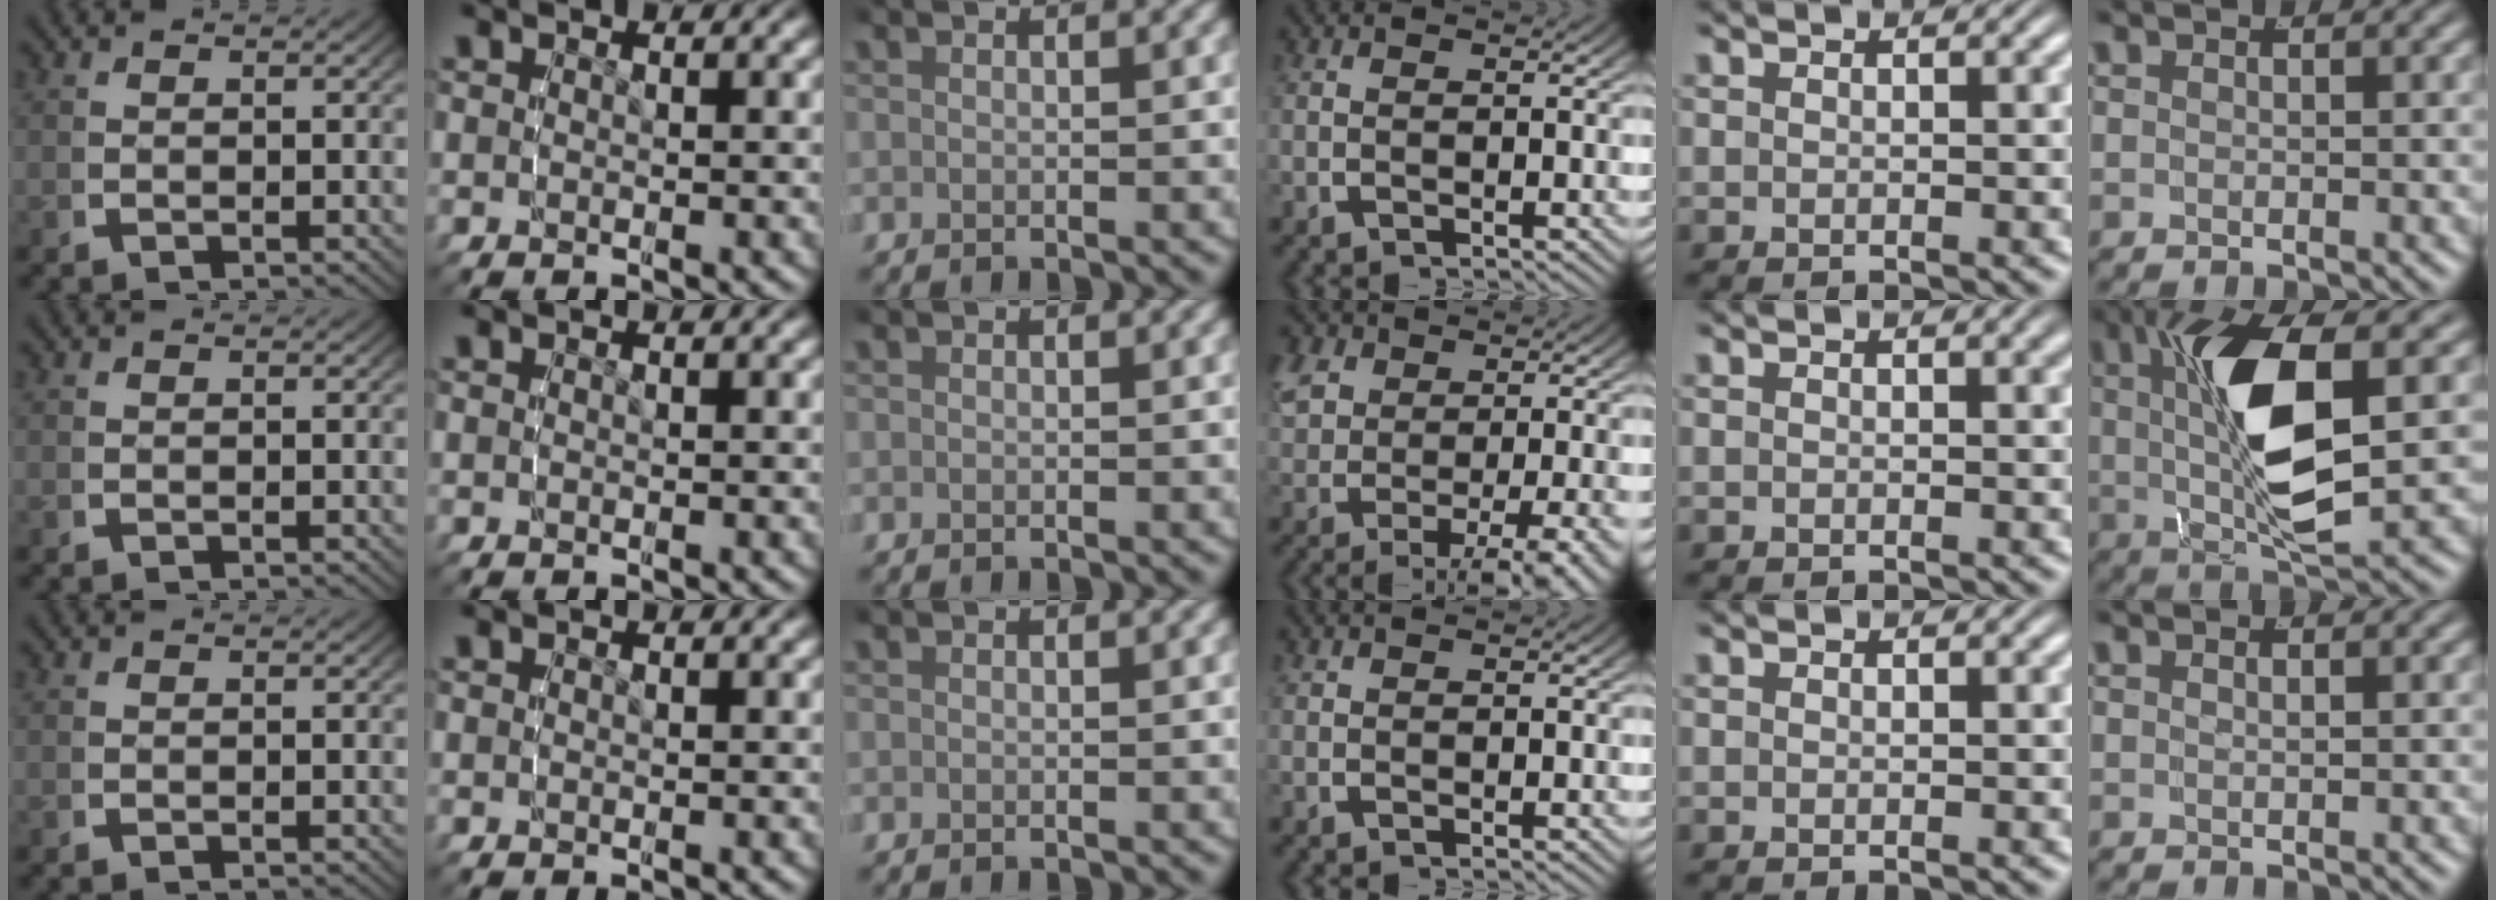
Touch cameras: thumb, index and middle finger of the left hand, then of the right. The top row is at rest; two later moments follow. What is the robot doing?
{"motion": "lift_and_place", "object": "glasses"}